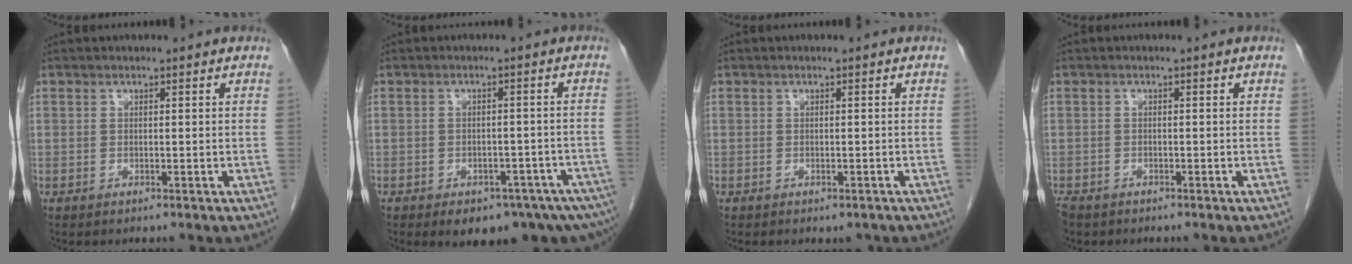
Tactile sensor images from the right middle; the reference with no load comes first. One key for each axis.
{"total": 10.8, "fx": -7.6, "fy": 4.5, "fz": 6.2, "tx": -0.058, "ty": 0.005, "tz": -0.095}
{"total": 1.3, "fx": -1.0, "fy": 0.7, "fz": 0.5, "tx": -0.005, "ty": -0.001, "tz": -0.008}
{"total": 3.2, "fx": -2.5, "fy": 1.7, "fz": 0.9, "tx": -0.023, "ty": -0.005, "tz": -0.044}